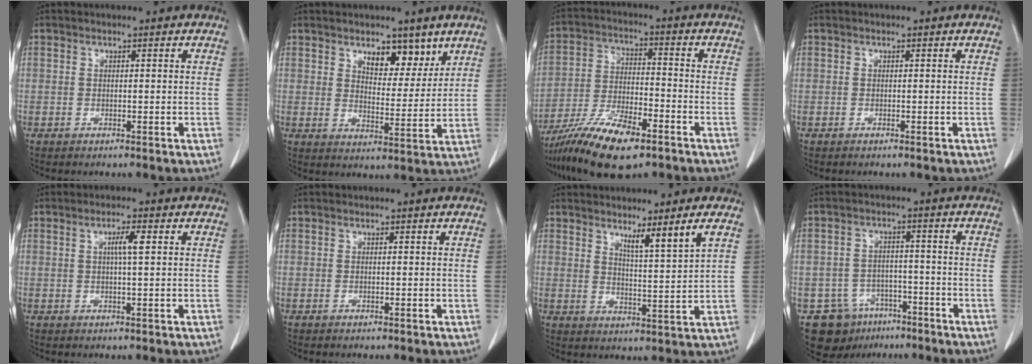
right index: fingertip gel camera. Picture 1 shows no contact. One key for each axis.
{"total": 6.6, "fx": 4.4, "fy": 3.0, "fz": 3.9, "tx": -0.049, "ty": -0.007, "tz": 0.071}
{"total": 13.3, "fx": -9.1, "fy": 3.3, "fz": 9.1, "tx": -0.169, "ty": -0.020, "tz": -0.163}
{"total": 0.0}
{"total": 2.8, "fx": 0.7, "fy": 0.0, "fz": 2.7, "tx": -0.048, "ty": 0.002, "tz": 0.011}
{"total": 0.0}
{"total": 5.1, "fx": 3.3, "fy": -1.4, "fz": 3.6, "tx": -0.060, "ty": -0.023, "tz": 0.059}
{"total": 8.8, "fx": -5.4, "fy": 6.8, "fz": 1.6, "tx": -0.029, "ty": 0.019, "tz": -0.075}